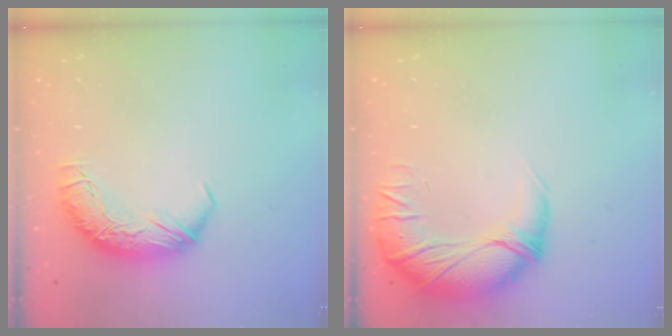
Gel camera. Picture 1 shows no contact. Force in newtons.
{"total": 2.5, "press": 0.4, "slide": 2.5}